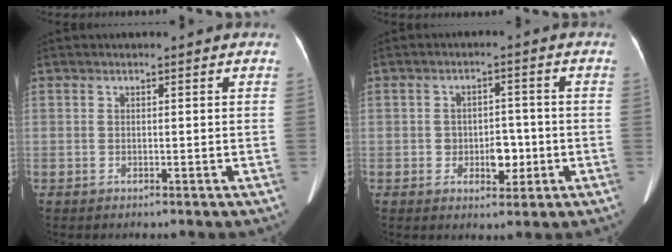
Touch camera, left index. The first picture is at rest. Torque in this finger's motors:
{"motor_torque": [0.14, -0.08, 0.07, 0.04]}